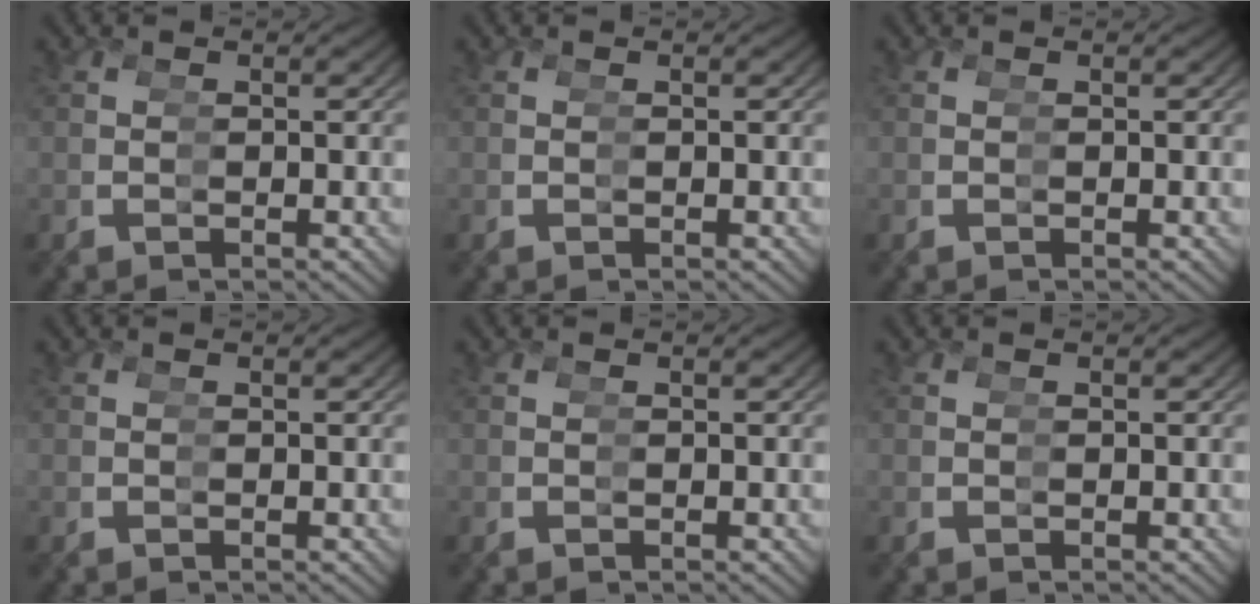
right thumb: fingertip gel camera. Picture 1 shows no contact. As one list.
[{"total": 0.0}, {"total": 0.0}, {"total": 0.0}, {"total": 0.0}, {"total": 0.0}]